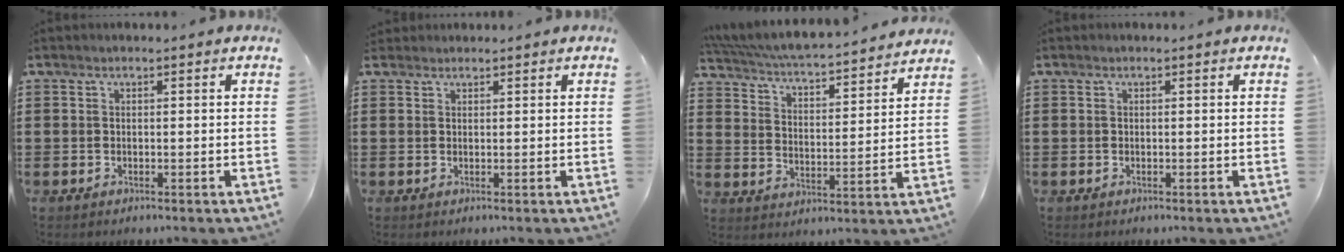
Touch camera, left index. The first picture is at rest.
{"total": 1.0, "force": [0.9, 0.4, 0.0], "torque": [-0.003, 0.001, 0.018]}
{"total": 5.0, "force": [4.8, -0.2, 1.5], "torque": [-0.053, -0.041, 0.074]}
{"total": 0.0}